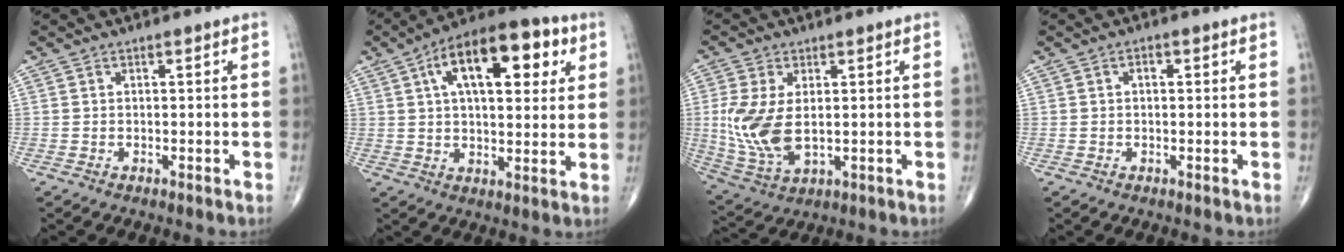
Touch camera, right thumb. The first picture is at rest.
{"total": 19.3, "force": [6.8, 8.9, 15.7], "torque": [-0.216, 0.011, 0.098]}
{"total": 11.5, "force": [0.3, 6.4, 9.6], "torque": [-0.213, -0.011, 0.019]}
{"total": 1.3, "force": [0.2, 0.7, 1.1], "torque": [-0.015, 0.003, 0.000]}